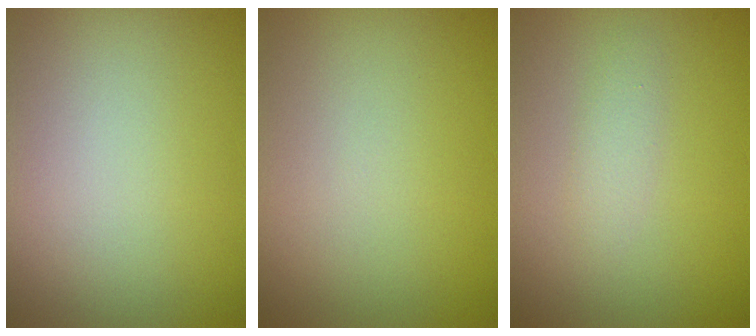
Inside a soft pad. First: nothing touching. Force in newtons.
{"total": 0.0}
{"total": 1.3, "press": 1.3, "slide": 0.0}